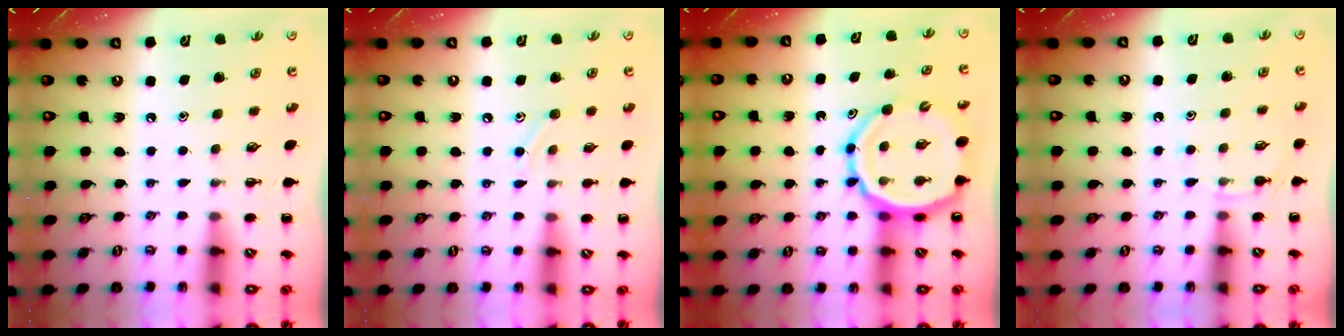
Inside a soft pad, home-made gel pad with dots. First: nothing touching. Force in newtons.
{"total": 6.5, "press": 6.2, "slide": 1.9}
{"total": 13.6, "press": 13.0, "slide": 3.9}
{"total": 4.6, "press": 4.3, "slide": 1.6}